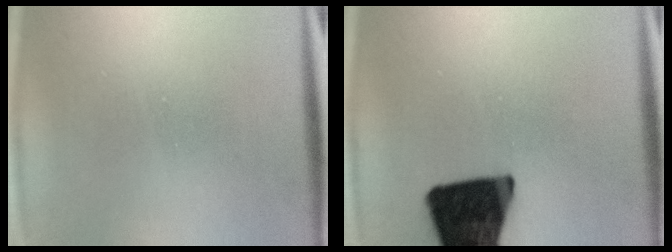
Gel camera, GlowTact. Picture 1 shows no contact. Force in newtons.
{"total": 19.8}